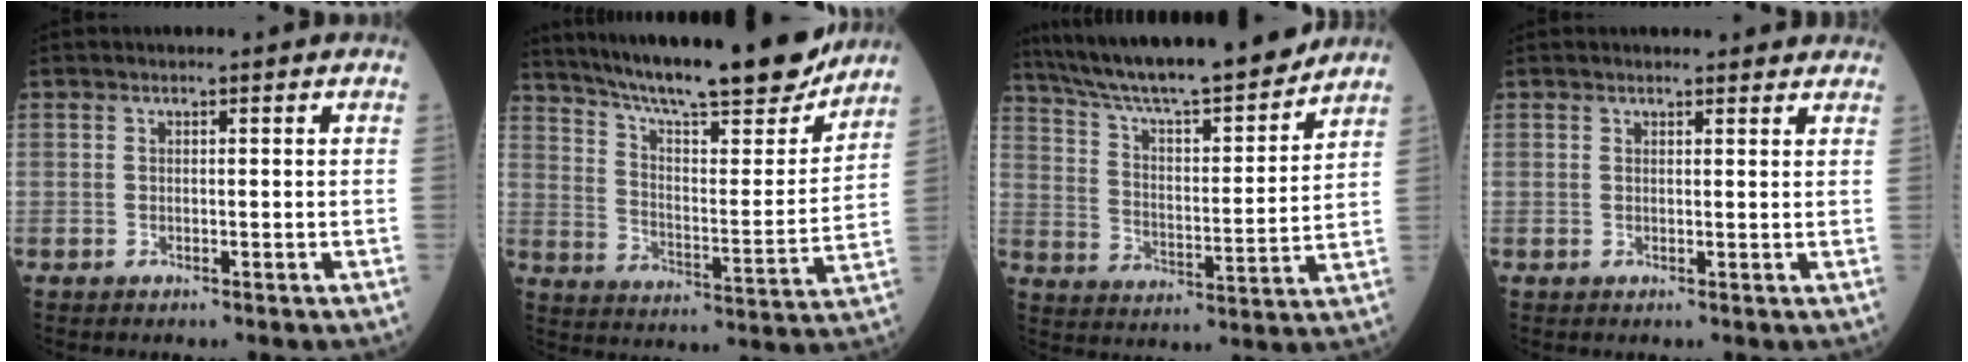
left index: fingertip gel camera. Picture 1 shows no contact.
{"total": 24.7, "force": [21.1, 3.1, 12.4], "torque": [-0.208, -0.017, 0.305]}
{"total": 20.9, "force": [18.4, 1.9, 9.8], "torque": [-0.169, 0.005, 0.290]}
{"total": 4.0, "force": [3.7, 0.9, 1.0], "torque": [-0.010, 0.009, 0.033]}